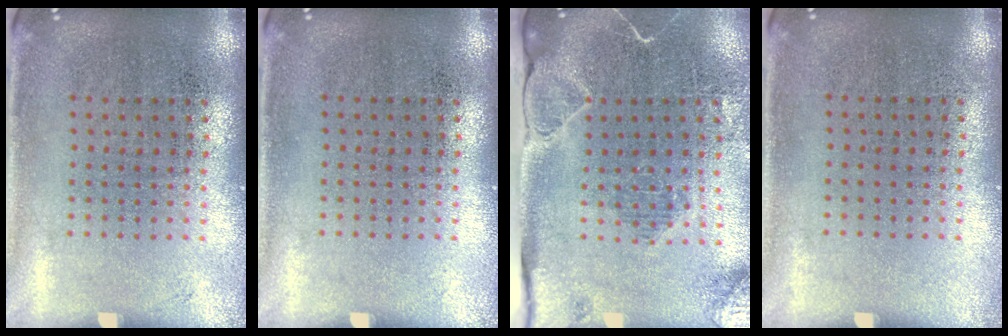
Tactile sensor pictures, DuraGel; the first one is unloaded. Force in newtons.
{"total": 0.0}
{"total": 2.1, "press": 2.1, "slide": 0.5}
{"total": 0.0}